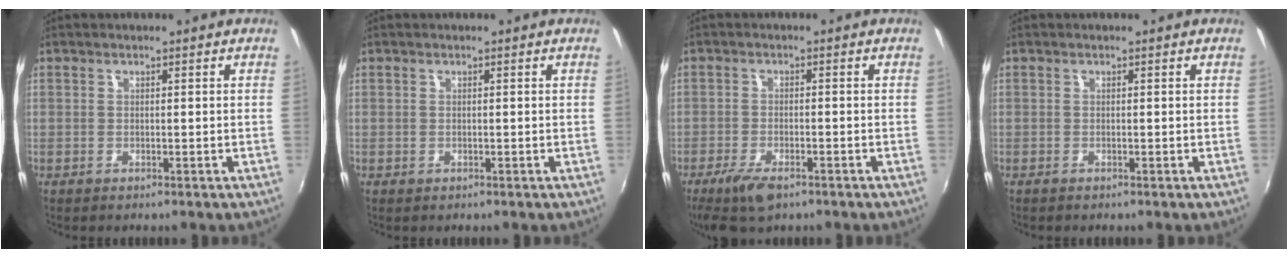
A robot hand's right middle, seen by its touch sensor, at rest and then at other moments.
{"total": 0.0}
{"total": 6.7, "force": [-4.4, 2.7, 4.3], "torque": [-0.103, -0.017, -0.079]}
{"total": 0.0}